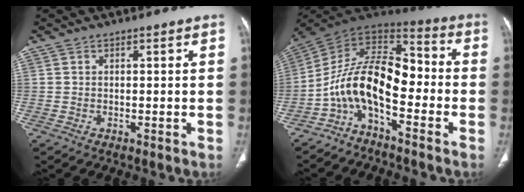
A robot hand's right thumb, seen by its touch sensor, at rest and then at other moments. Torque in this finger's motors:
{"motor_torque": [2.25, 2.22, 1.42, -1.35, 0.48]}